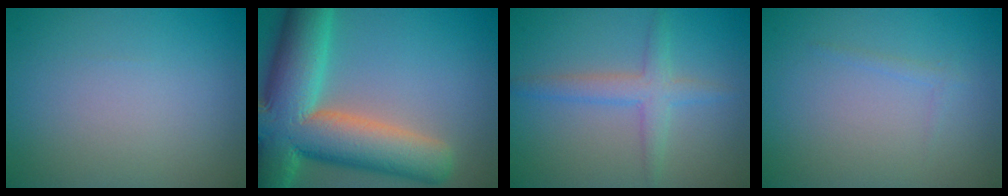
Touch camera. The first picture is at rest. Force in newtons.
{"total": 14.2, "press": 14.2, "slide": 1.0}
{"total": 2.7, "press": 2.7, "slide": 0.2}
{"total": 0.7, "press": 0.7, "slide": 0.0}